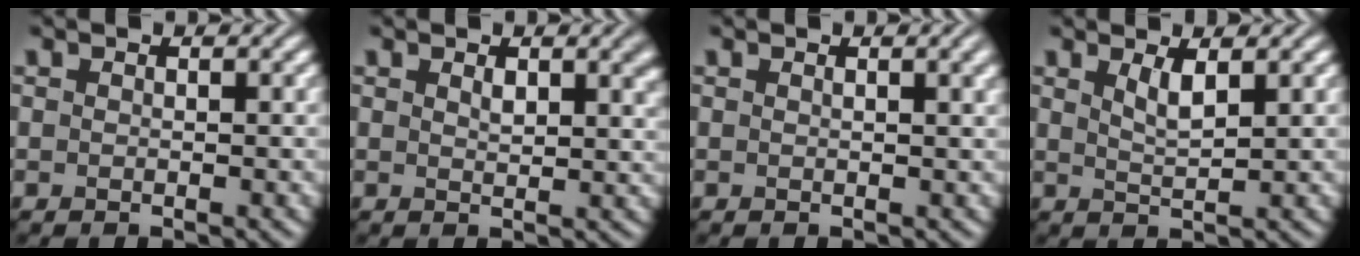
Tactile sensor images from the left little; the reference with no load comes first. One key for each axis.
{"total": 2.6, "fx": 1.3, "fy": 0.9, "fz": 2.0, "tx": -0.025, "ty": 0.001, "tz": 0.024}
{"total": 2.8, "fx": 1.2, "fy": 1.0, "fz": 2.3, "tx": -0.015, "ty": 0.003, "tz": 0.014}
{"total": 1.9, "fx": 1.1, "fy": 0.4, "fz": 1.5, "tx": -0.029, "ty": -0.004, "tz": 0.021}